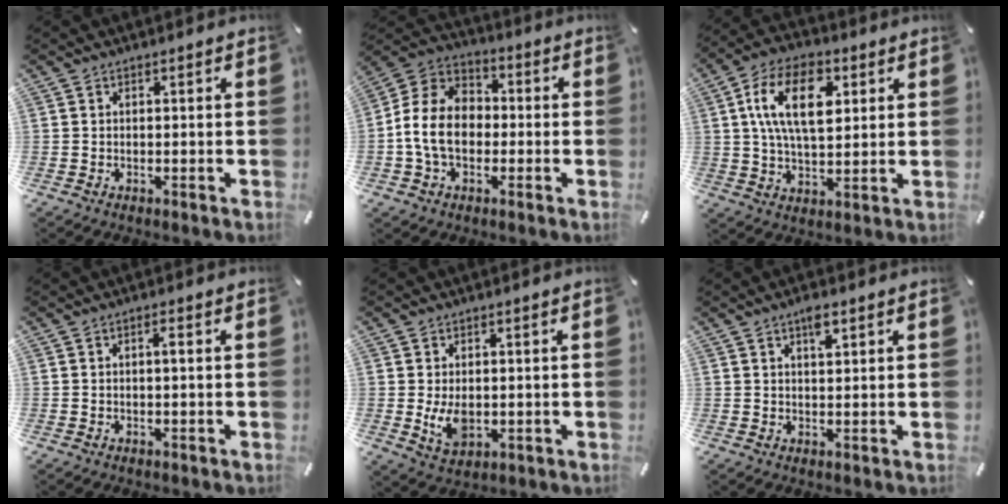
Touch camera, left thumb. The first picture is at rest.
{"total": 12.0, "force": [-2.2, 9.3, 7.1], "torque": [-0.169, 0.026, -0.041]}
{"total": 15.1, "force": [4.4, 8.7, 11.5], "torque": [-0.222, 0.009, 0.074]}
{"total": 1.5, "force": [0.1, 0.2, 1.4], "torque": [-0.031, 0.000, 0.000]}
{"total": 6.1, "force": [-0.3, 4.0, 4.6], "torque": [-0.099, -0.005, -0.006]}
{"total": 3.3, "force": [1.9, 1.1, 2.4], "torque": [-0.044, 0.001, 0.031]}